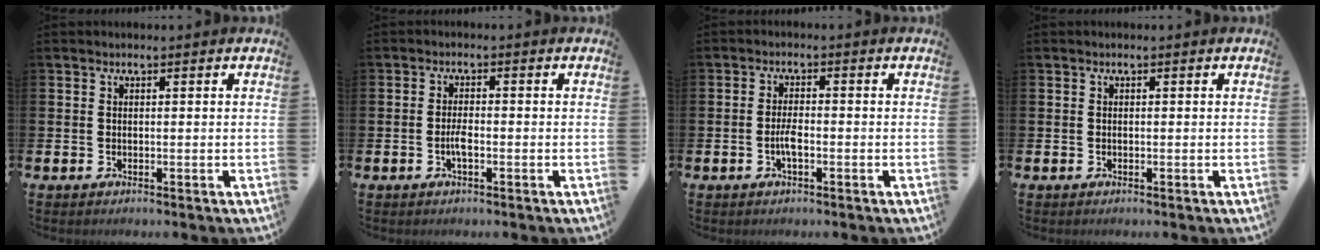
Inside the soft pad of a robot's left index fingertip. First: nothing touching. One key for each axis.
{"total": 2.1, "fx": -0.6, "fy": 0.7, "fz": 1.9, "tx": -0.035, "ty": 0.002, "tz": -0.012}
{"total": 2.5, "fx": -0.8, "fy": 0.8, "fz": 2.2, "tx": -0.048, "ty": 0.007, "tz": -0.014}
{"total": 0.0}